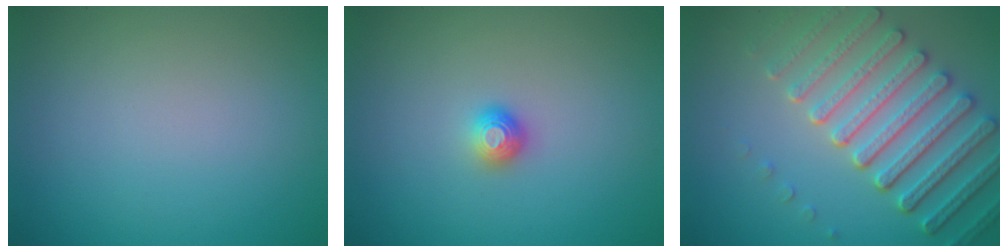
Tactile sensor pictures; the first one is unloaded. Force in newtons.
{"total": 1.3, "press": 1.2, "slide": 0.7}
{"total": 7.1, "press": 5.4, "slide": 4.5}